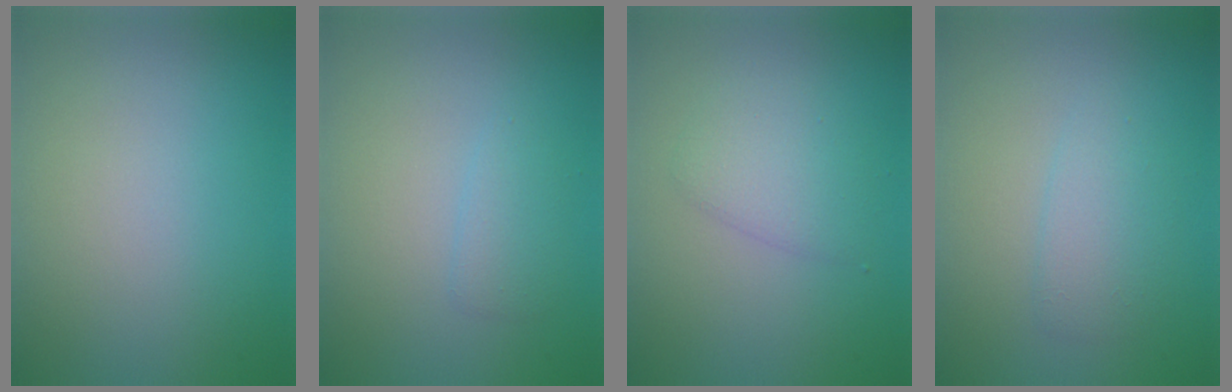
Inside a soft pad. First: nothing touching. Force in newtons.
{"total": 1.4, "press": 1.4, "slide": 0.2}
{"total": 2.5, "press": 2.5, "slide": 0.0}
{"total": 2.1, "press": 2.1, "slide": 0.2}